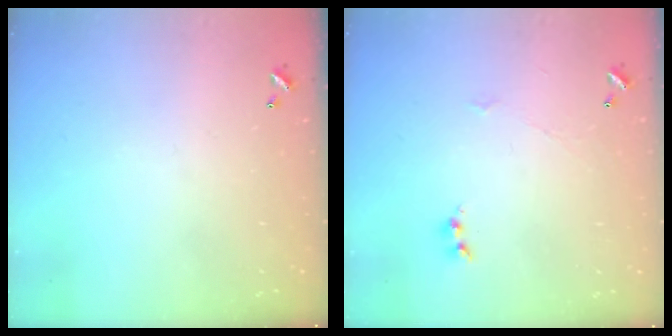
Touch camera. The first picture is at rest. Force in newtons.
{"total": 1.2, "press": 1.1, "slide": 0.4}